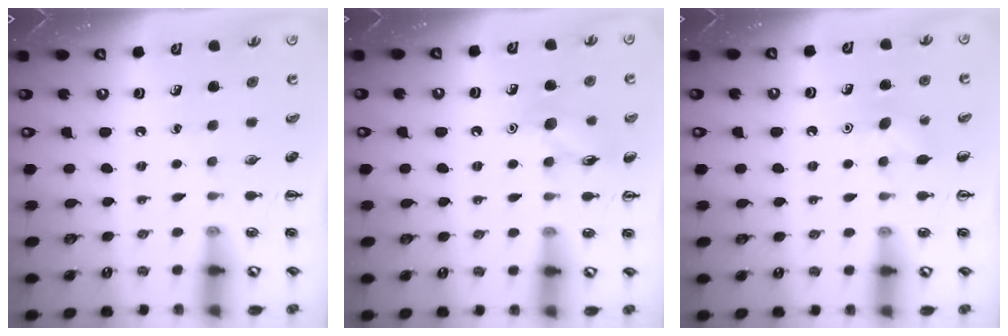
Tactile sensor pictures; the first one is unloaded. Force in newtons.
{"total": 9.5, "press": 9.4, "slide": 0.6}
{"total": 4.8, "press": 4.5, "slide": 1.4}